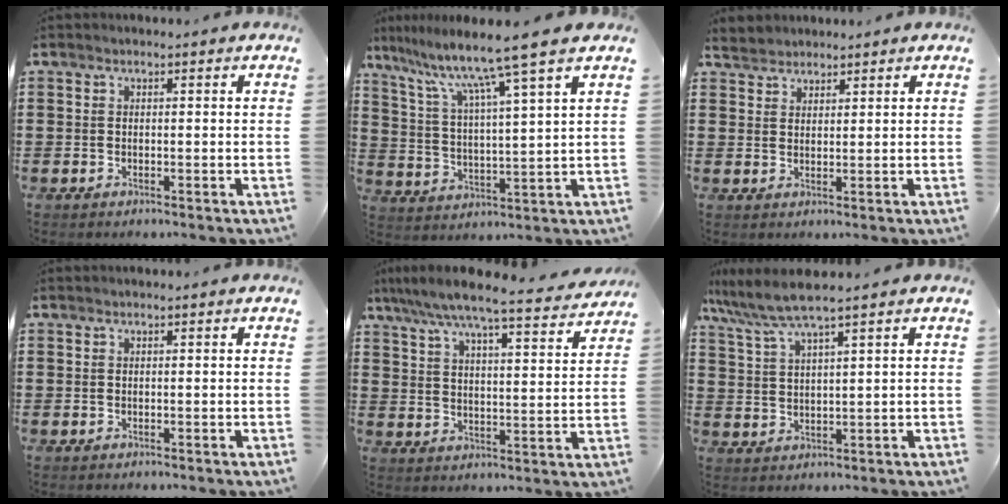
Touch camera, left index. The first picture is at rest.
{"total": 10.1, "force": [7.8, -1.0, 6.4], "torque": [-0.152, -0.043, 0.122]}
{"total": 2.1, "force": [2.0, 0.7, -0.4], "torque": [0.000, 0.005, 0.040]}
{"total": 0.0}
{"total": 6.8, "force": [6.1, -0.3, 3.0], "torque": [-0.084, -0.041, 0.100]}
{"total": 5.6, "force": [4.5, 0.0, 3.5], "torque": [-0.081, -0.014, 0.077]}